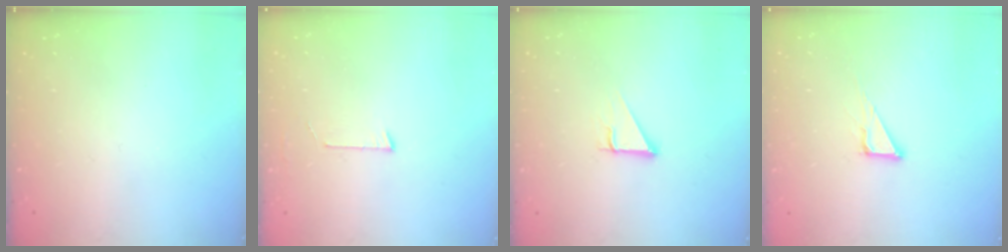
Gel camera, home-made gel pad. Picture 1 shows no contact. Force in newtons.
{"total": 2.7, "press": 2.7, "slide": 0.2}
{"total": 3.0, "press": 3.0, "slide": 0.1}
{"total": 5.0, "press": 5.0, "slide": 0.1}